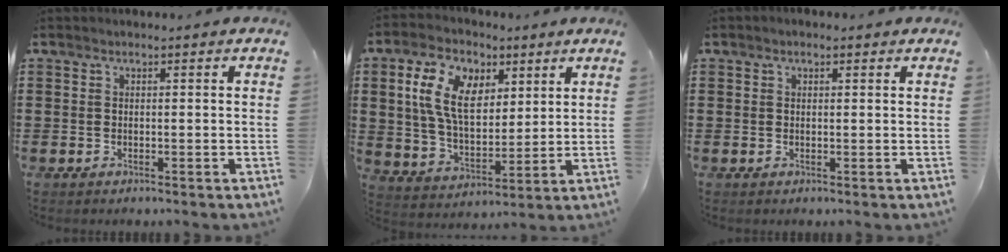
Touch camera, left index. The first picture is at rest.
{"total": 10.2, "force": [4.4, 6.0, 6.9], "torque": [-0.161, 0.014, 0.082]}
{"total": 0.6, "force": [0.2, 0.4, 0.3], "torque": [-0.008, 0.005, 0.004]}